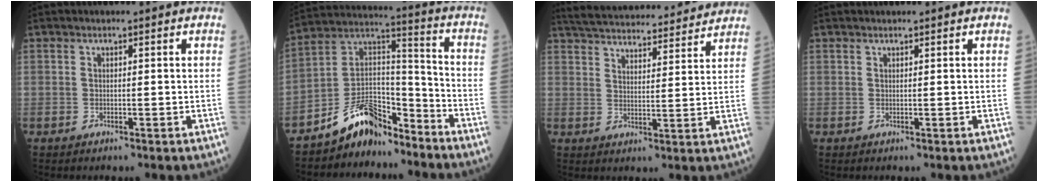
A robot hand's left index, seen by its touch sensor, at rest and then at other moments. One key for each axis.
{"total": 10.8, "fx": -9.1, "fy": 4.3, "fz": 3.8, "tx": -0.072, "ty": 0.038, "tz": -0.172}
{"total": 21.4, "fx": 20.2, "fy": 2.9, "fz": 6.5, "tx": -0.113, "ty": 0.019, "tz": 0.277}
{"total": 0.8, "fx": 0.8, "fy": 0.1, "fz": 0.1, "tx": -0.010, "ty": 0.018, "tz": 0.013}